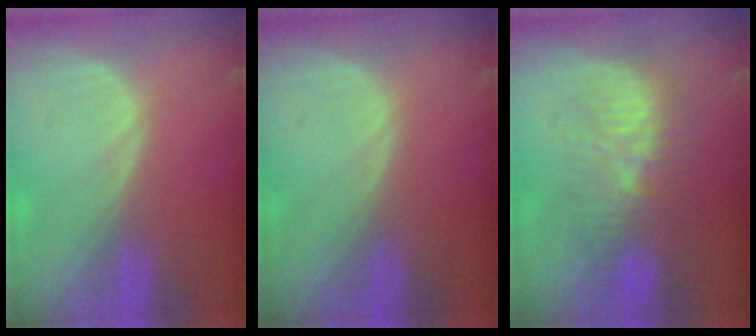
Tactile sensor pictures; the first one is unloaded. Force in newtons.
{"total": 0.0}
{"total": 9.1, "press": 8.6, "slide": 2.8}